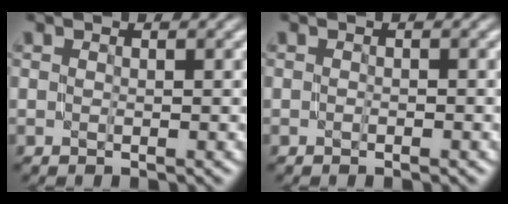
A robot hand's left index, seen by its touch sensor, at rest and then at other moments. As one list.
[{"total": 0.6, "force": [-0.4, 0.2, 0.5], "torque": [-0.006, -0.001, -0.006]}]